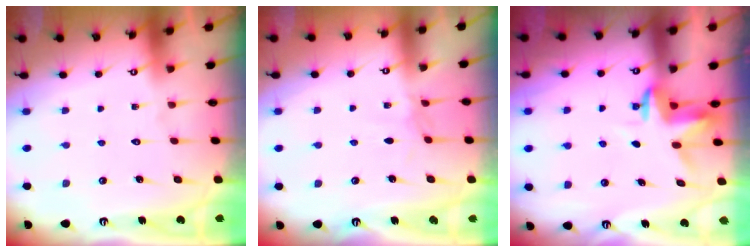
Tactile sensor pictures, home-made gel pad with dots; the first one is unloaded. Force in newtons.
{"total": 2.1, "press": 2.0, "slide": 0.5}
{"total": 3.6, "press": 3.6, "slide": 0.2}